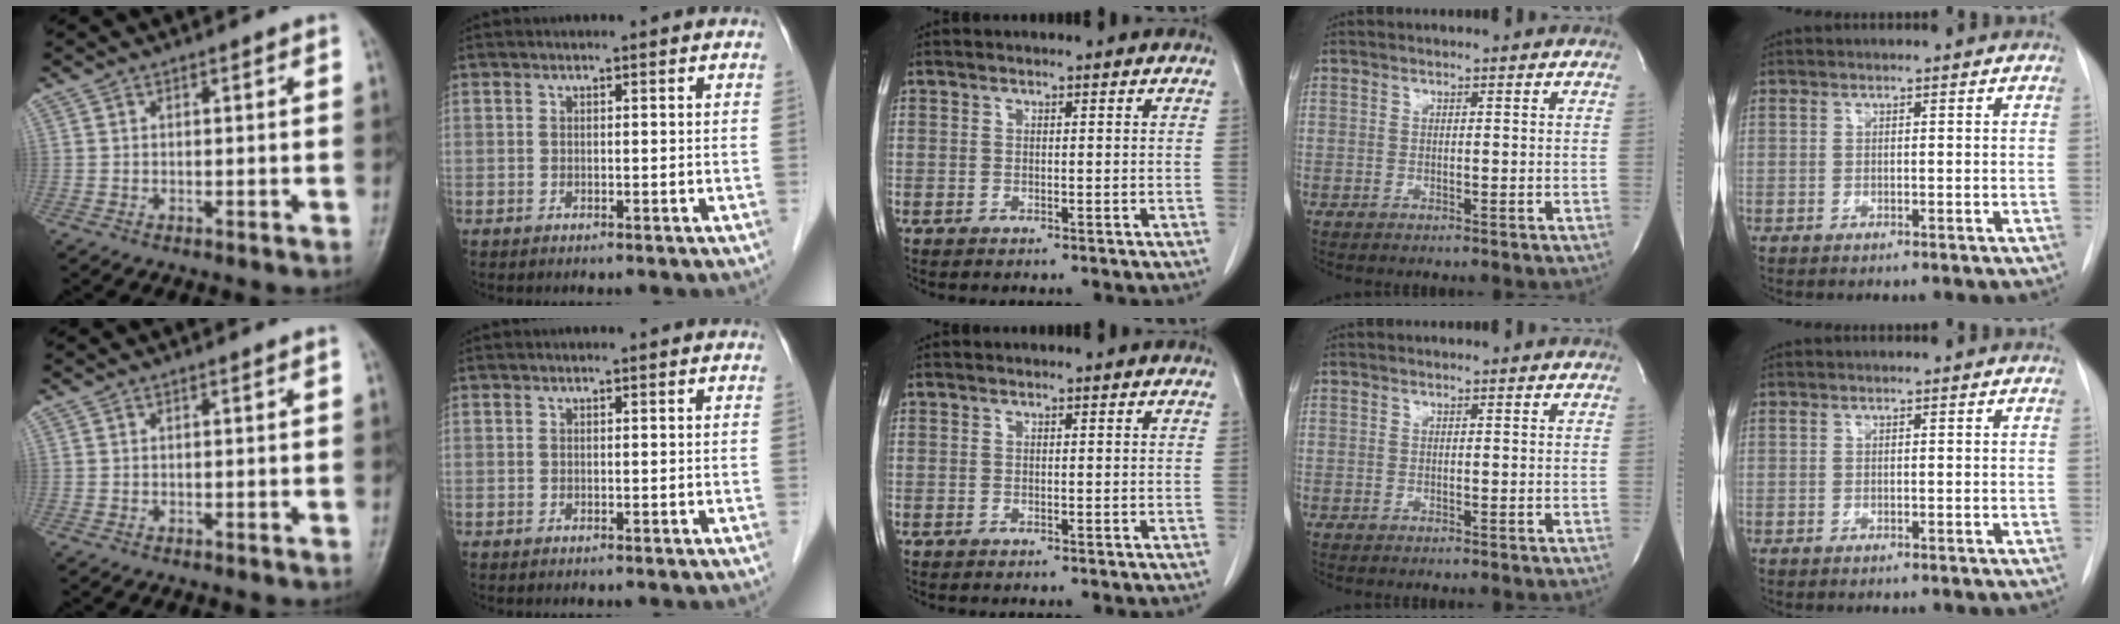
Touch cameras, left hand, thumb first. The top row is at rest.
{}